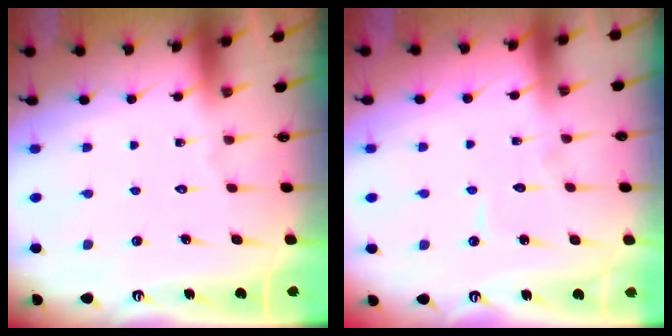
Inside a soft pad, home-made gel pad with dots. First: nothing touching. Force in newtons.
{"total": 3.7, "press": 3.7, "slide": 0.3}